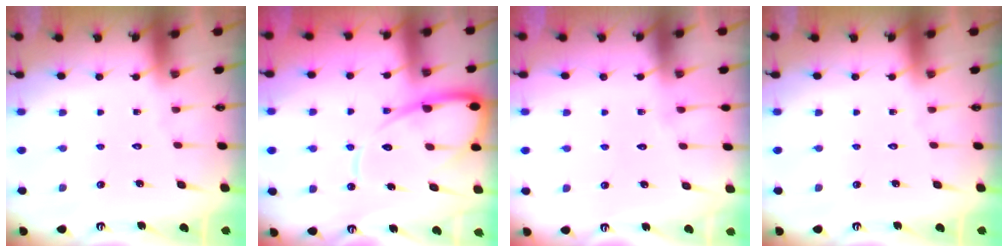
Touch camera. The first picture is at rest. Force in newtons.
{"total": 12.5, "press": 12.5, "slide": 1.2}
{"total": 3.5, "press": 3.5, "slide": 0.4}
{"total": 0.0}